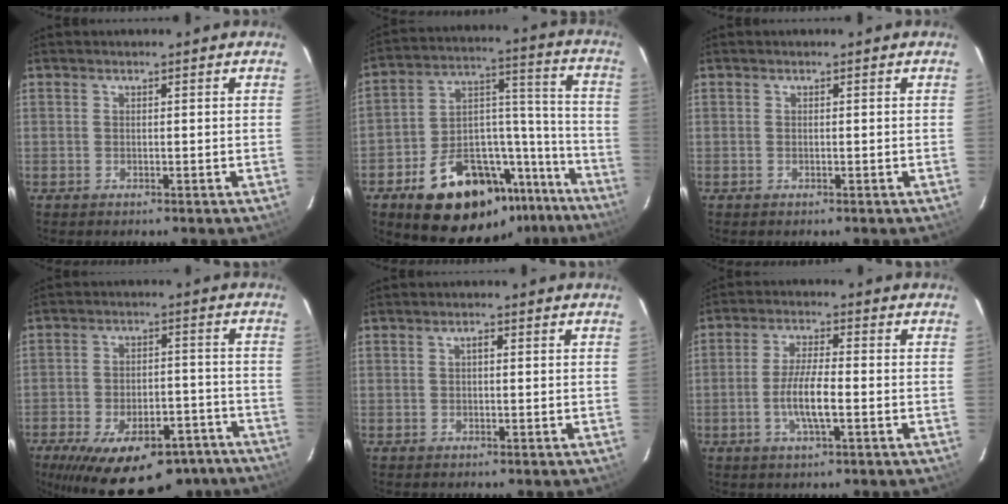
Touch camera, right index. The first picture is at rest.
{"total": 26.4, "force": [-18.8, 12.7, 13.6], "torque": [-0.205, 0.064, -0.246]}
{"total": 0.0}
{"total": 23.1, "force": [-16.7, 9.9, 12.5], "torque": [-0.221, -0.003, -0.216]}
{"total": 0.9, "force": [0.1, 0.5, 0.8], "torque": [-0.014, 0.007, 0.000]}
{"total": 6.8, "force": [-2.0, 1.3, 6.4], "torque": [-0.127, -0.002, -0.039]}